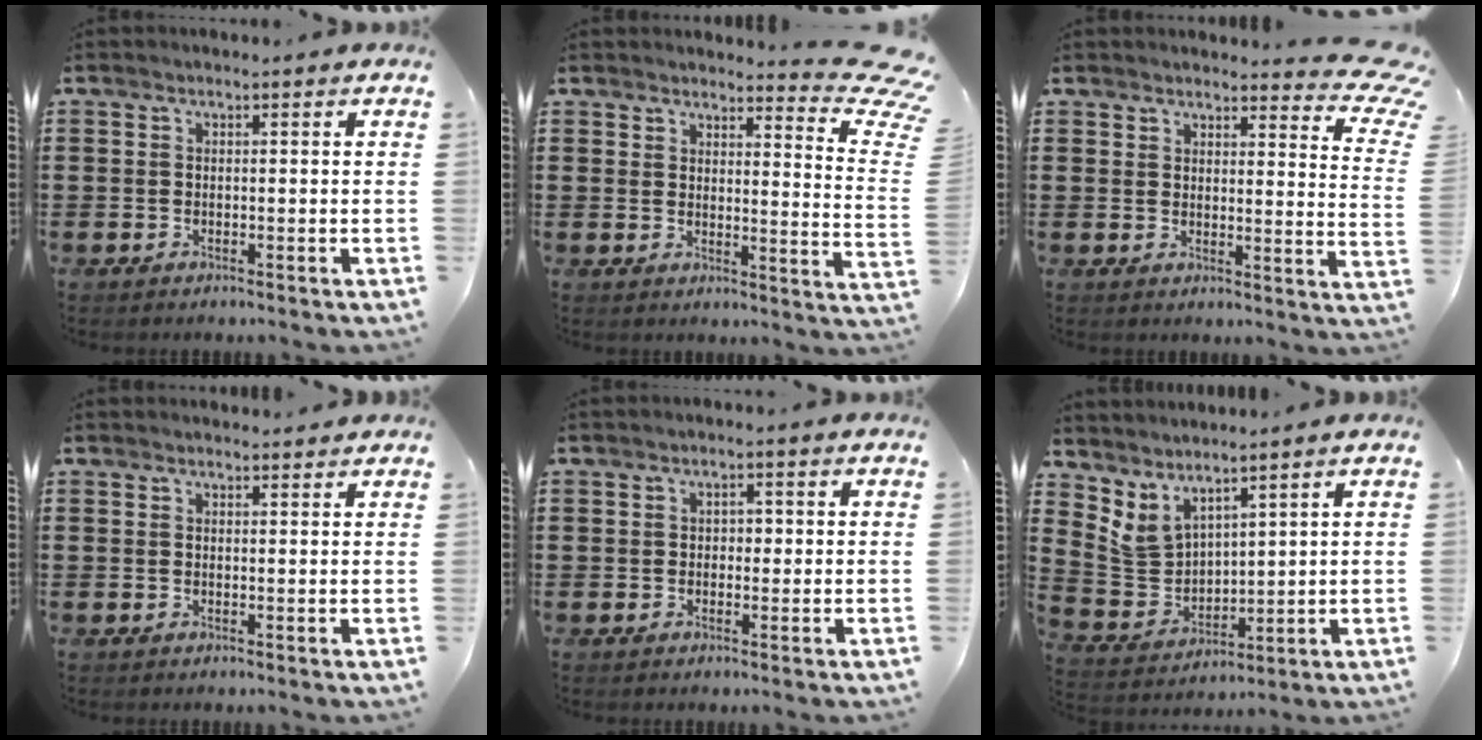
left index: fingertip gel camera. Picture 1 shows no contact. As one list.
[{"total": 6.7, "force": [5.7, 1.0, 3.3], "torque": [-0.047, -0.039, 0.096]}, {"total": 5.4, "force": [4.7, 1.1, 2.6], "torque": [-0.036, -0.021, 0.080]}, {"total": 1.1, "force": [1.1, 0.1, -0.1], "torque": [-0.001, 0.000, 0.021]}, {"total": 0.9, "force": [-0.1, 0.6, 0.6], "torque": [-0.014, 0.004, -0.003]}, {"total": 5.0, "force": [4.0, 2.8, 1.1], "torque": [-0.047, -0.017, 0.077]}]